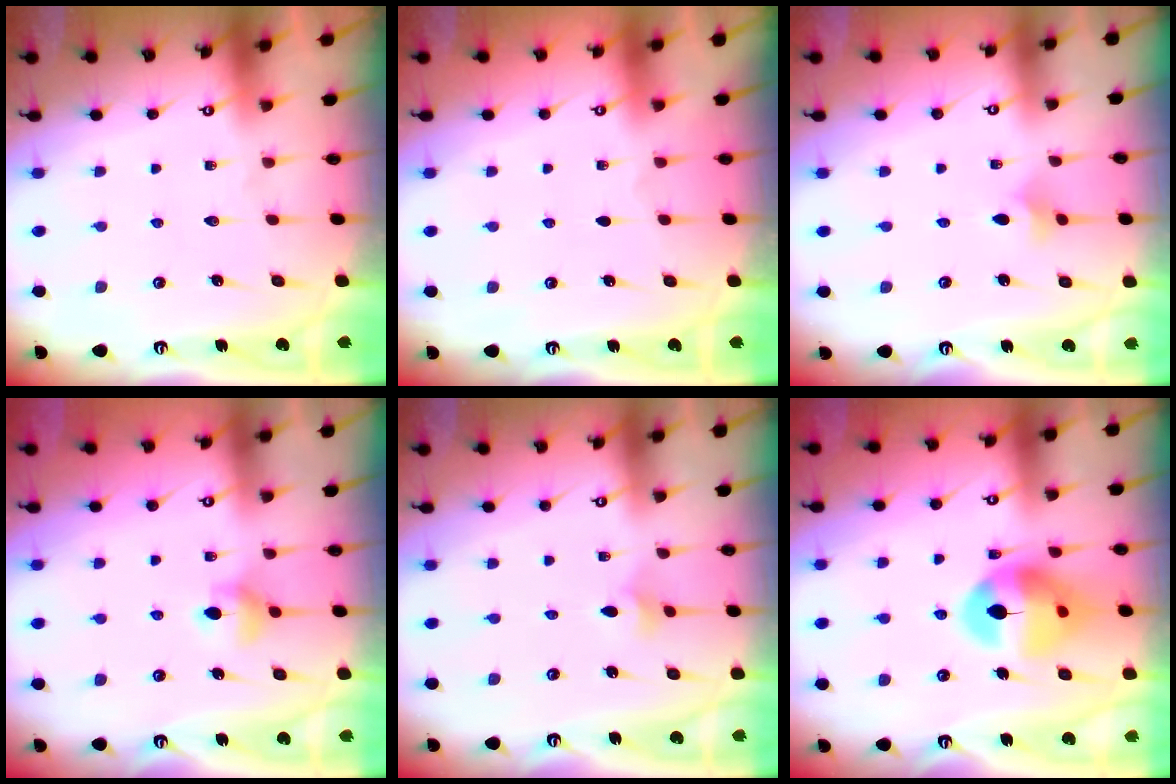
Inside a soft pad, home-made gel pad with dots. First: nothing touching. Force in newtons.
{"total": 0.0}
{"total": 3.4, "press": 3.3, "slide": 0.8}
{"total": 5.4, "press": 5.3, "slide": 0.9}
{"total": 2.8, "press": 2.8, "slide": 0.6}
{"total": 13.8, "press": 13.7, "slide": 1.5}